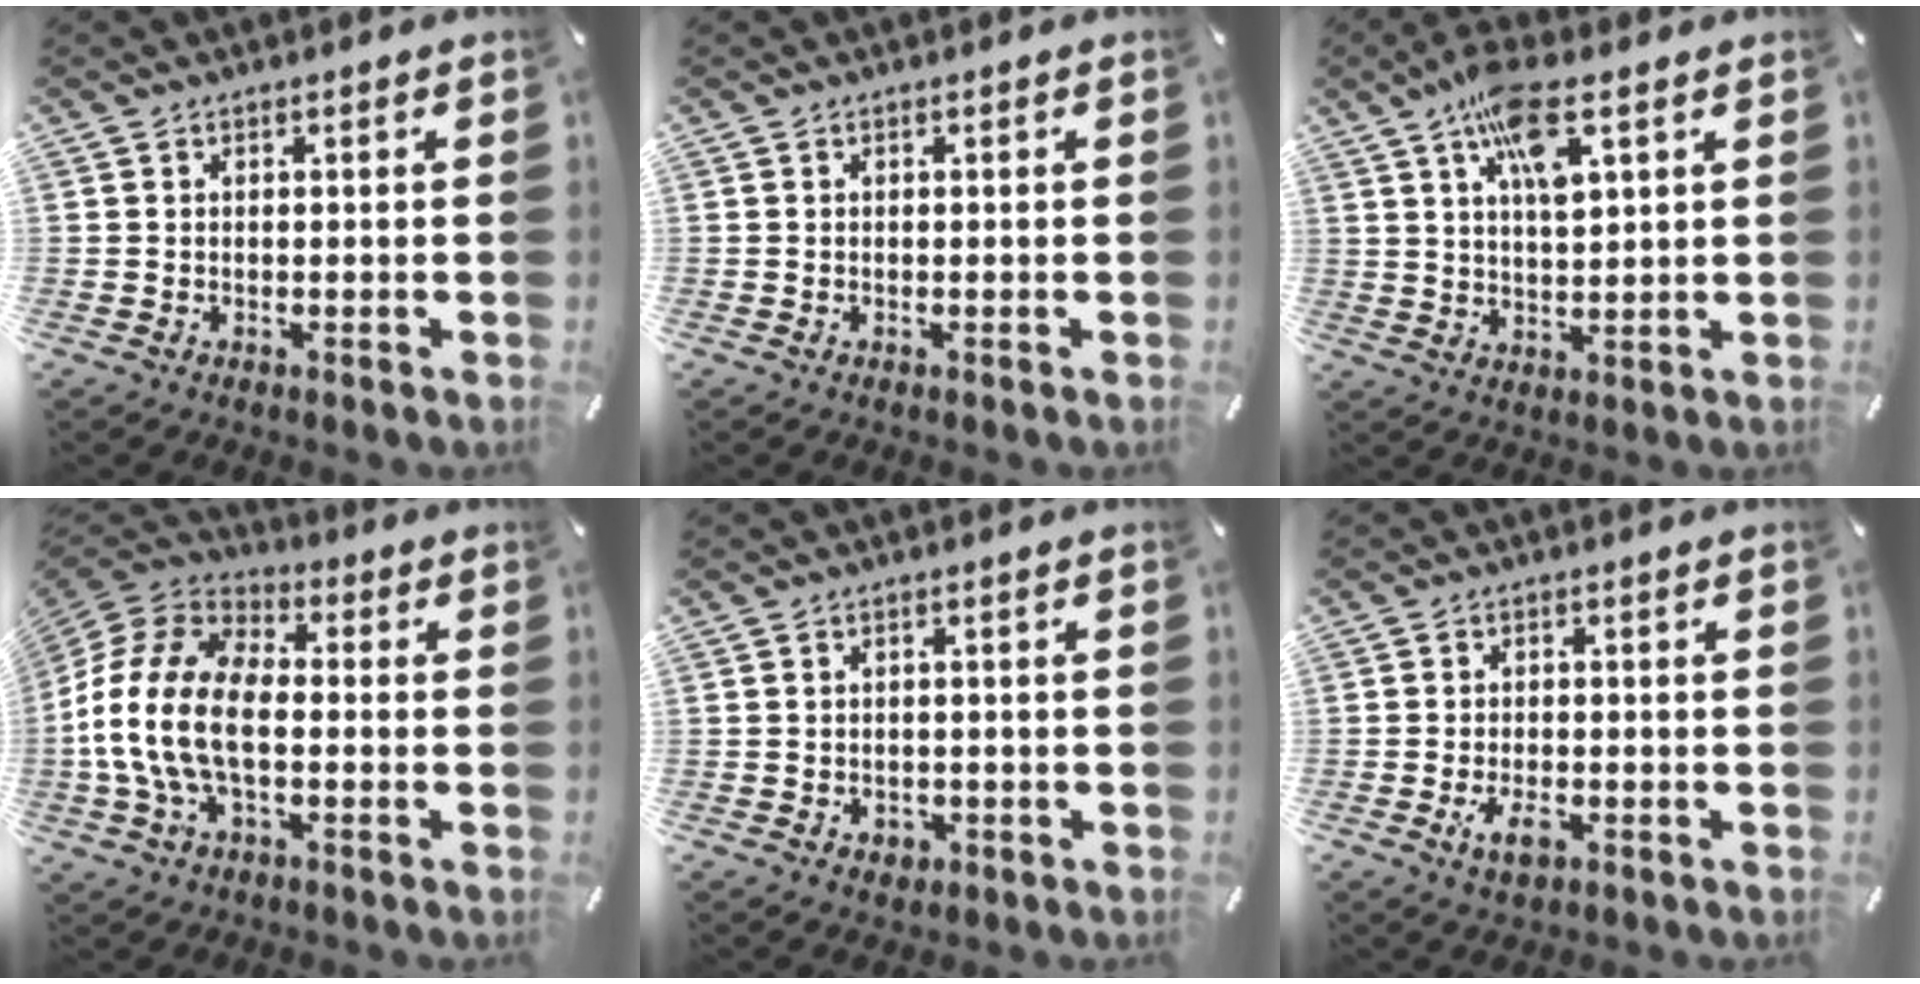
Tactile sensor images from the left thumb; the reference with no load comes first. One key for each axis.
{"total": 0.0}
{"total": 11.0, "fx": 5.7, "fy": 3.8, "fz": 8.6, "tx": -0.151, "ty": -0.011, "tz": 0.098}
{"total": 15.9, "fx": -3.5, "fy": 9.7, "fz": 12.1, "tx": -0.260, "ty": 0.018, "tz": -0.066}
{"total": 2.3, "fx": -0.7, "fy": 2.0, "fz": 0.8, "tx": -0.016, "ty": 0.003, "tz": -0.016}
{"total": 4.7, "fx": -1.9, "fy": 2.4, "fz": 3.5, "tx": -0.083, "ty": 0.000, "tz": -0.039}